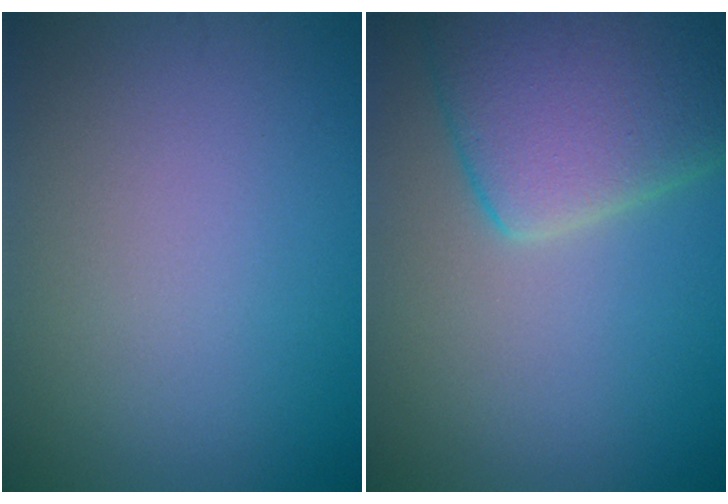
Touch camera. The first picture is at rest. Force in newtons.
{"total": 8.2, "press": 8.2, "slide": 0.5}